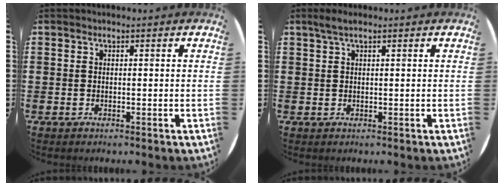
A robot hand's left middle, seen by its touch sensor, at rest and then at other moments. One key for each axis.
{"total": 1.4, "fx": 1.0, "fy": 0.1, "fz": 1.0, "tx": -0.020, "ty": 0.004, "tz": 0.016}